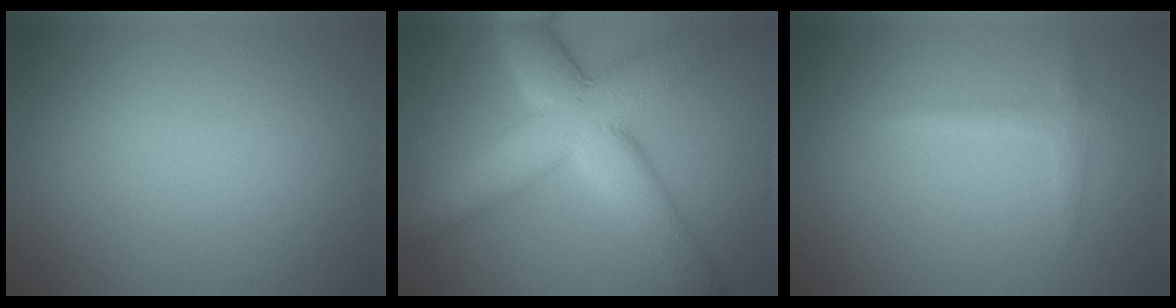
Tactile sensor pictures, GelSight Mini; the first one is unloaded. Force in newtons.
{"total": 10.1, "press": 10.1, "slide": 0.7}
{"total": 1.4, "press": 1.4, "slide": 0.0}